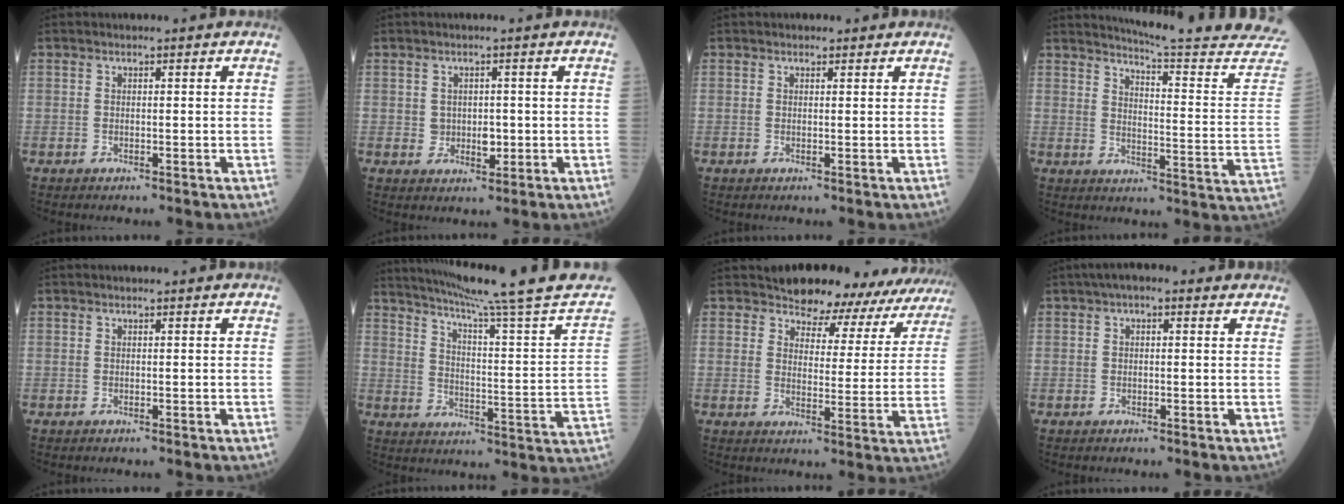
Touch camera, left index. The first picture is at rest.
{"total": 2.8, "force": [0.0, 2.2, 1.8], "torque": [-0.026, 0.001, 0.005]}
{"total": 0.7, "force": [0.5, 0.4, 0.1], "torque": [-0.006, -0.004, 0.004]}
{"total": 23.1, "force": [22.0, -1.5, 6.9], "torque": [-0.102, -0.144, 0.255]}
{"total": 0.0}
{"total": 21.0, "force": [18.2, -3.3, 9.9], "torque": [-0.160, -0.075, 0.241]}
{"total": 15.6, "force": [14.6, 5.2, 0.7], "torque": [0.028, -0.042, 0.133]}
{"total": 4.3, "force": [2.7, 1.5, 3.0], "torque": [-0.045, 0.035, 0.035]}